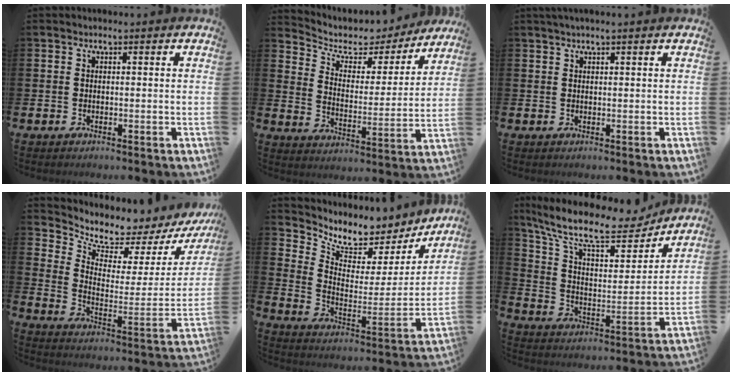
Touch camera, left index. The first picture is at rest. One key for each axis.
{"total": 5.6, "fx": 4.9, "fy": 2.7, "fz": 1.0, "tx": -0.047, "ty": -0.038, "tz": 0.078}
{"total": 0.9, "fx": 0.8, "fy": -0.1, "fz": 0.3, "tx": -0.006, "ty": 0.000, "tz": 0.016}
{"total": 5.4, "fx": 5.0, "fy": 1.9, "fz": 0.1, "tx": -0.037, "ty": -0.054, "tz": 0.081}
{"total": 6.8, "fx": 6.0, "fy": 3.1, "fz": 1.2, "tx": -0.052, "ty": -0.048, "tz": 0.098}
{"total": 12.8, "fx": 11.1, "fy": 3.4, "fz": 5.5, "tx": -0.135, "ty": -0.068, "tz": 0.189}